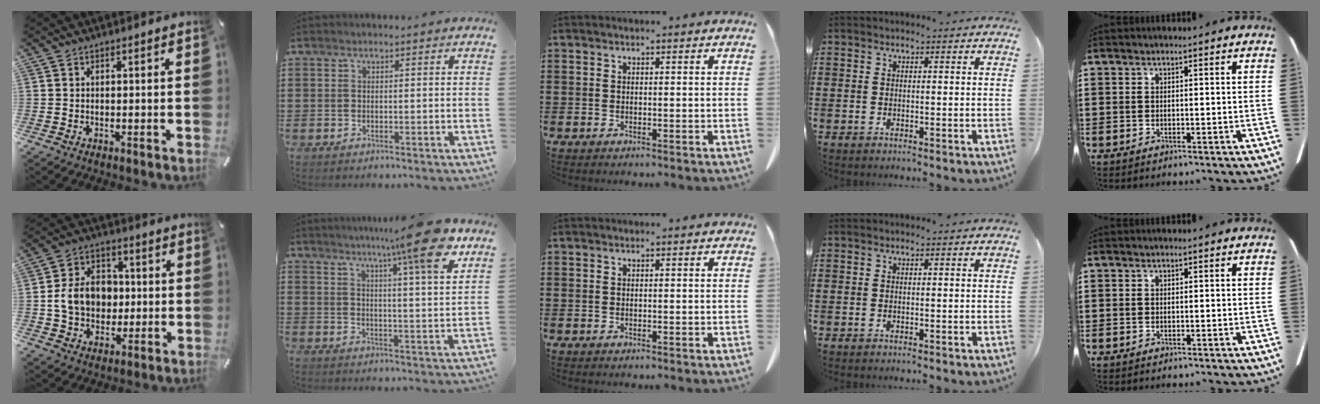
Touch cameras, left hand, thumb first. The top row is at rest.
{"thumb": {"total": 11.2, "force": [-0.1, 9.5, 6.0], "torque": [-0.117, 0.018, 0.000]}, "index": {"total": 12.0, "force": [8.5, 0.4, 8.4], "torque": [-0.136, -0.033, 0.132]}}